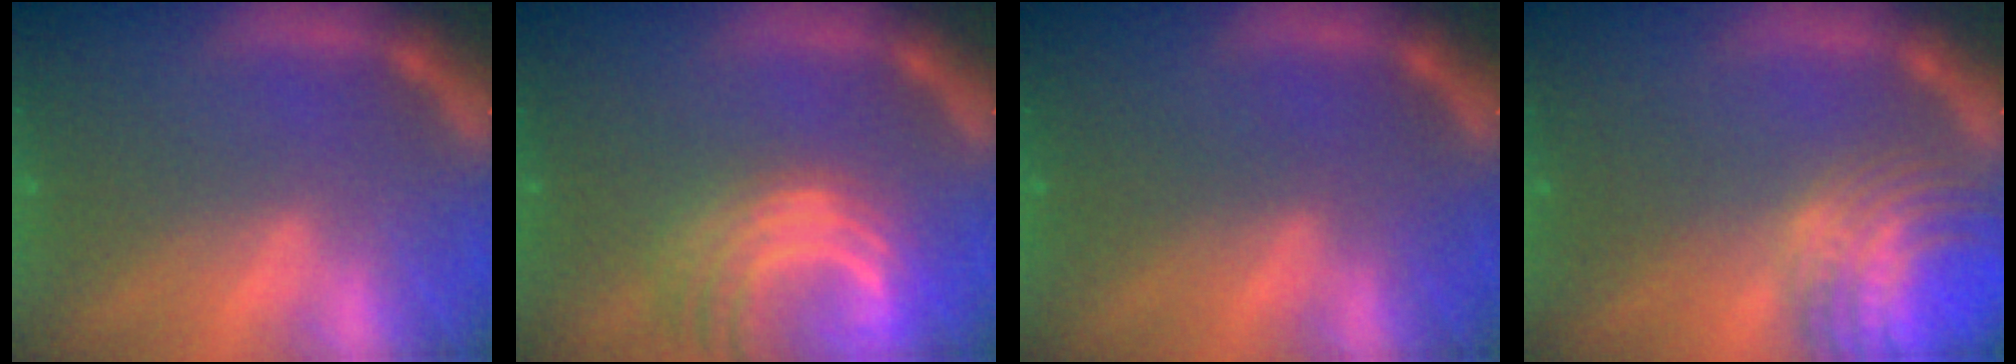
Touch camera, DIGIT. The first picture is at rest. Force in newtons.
{"total": 8.1}
{"total": 0.0}
{"total": 9.1}